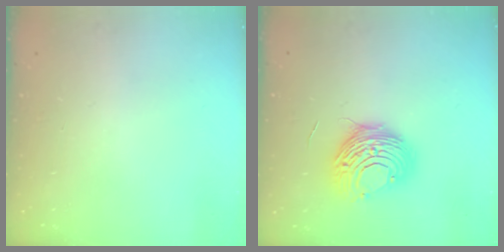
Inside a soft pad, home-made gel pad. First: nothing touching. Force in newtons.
{"total": 11.0, "press": 11.0, "slide": 0.6}